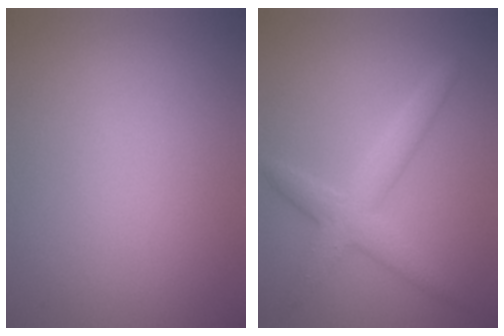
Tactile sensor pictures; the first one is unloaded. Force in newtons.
{"total": 3.5, "press": 3.5, "slide": 0.2}